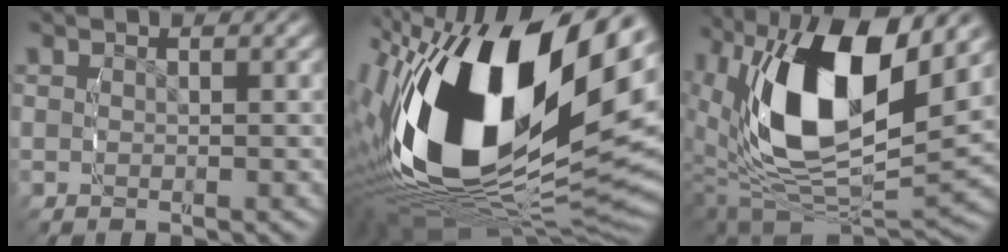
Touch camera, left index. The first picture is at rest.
{"total": 22.8, "force": [0.2, 12.0, 19.4], "torque": [-0.350, -0.011, 0.010]}
{"total": 15.2, "force": [1.7, 9.0, 12.2], "torque": [-0.260, -0.035, 0.041]}